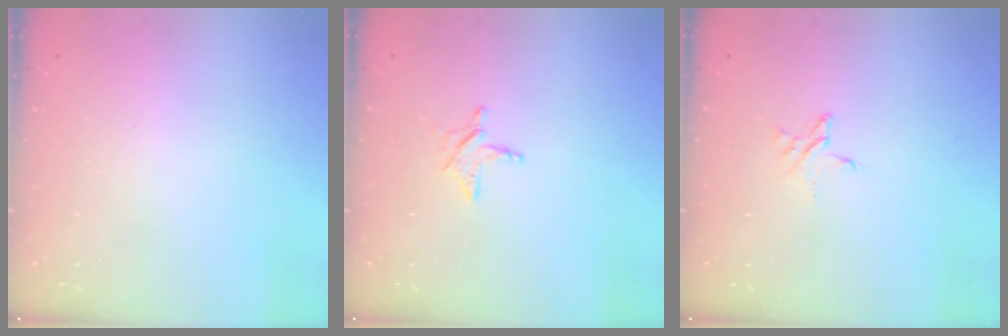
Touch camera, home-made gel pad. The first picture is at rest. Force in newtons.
{"total": 3.9, "press": 3.9, "slide": 0.3}
{"total": 3.6, "press": 3.6, "slide": 0.4}